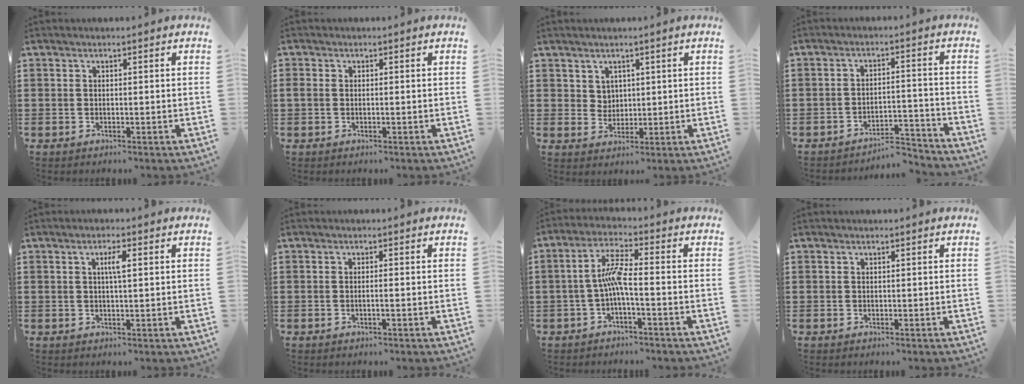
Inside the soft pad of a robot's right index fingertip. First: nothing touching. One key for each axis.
{"total": 0.8, "fx": -0.3, "fy": 0.4, "fz": 0.6, "tx": -0.014, "ty": -0.001, "tz": -0.006}
{"total": 2.7, "fx": 1.7, "fy": 2.1, "fz": 0.4, "tx": -0.018, "ty": 0.007, "tz": 0.033}
{"total": 5.1, "fx": -4.8, "fy": 0.6, "fz": 1.5, "tx": -0.028, "ty": 0.001, "tz": -0.096}
{"total": 2.4, "fx": 0.5, "fy": 0.4, "fz": 2.3, "tx": -0.047, "ty": 0.003, "tz": 0.006}
{"total": 0.9, "fx": -0.4, "fy": -0.2, "fz": 0.8, "tx": -0.015, "ty": -0.004, "tz": -0.008}
{"total": 5.8, "fx": -1.3, "fy": 0.8, "fz": 5.6, "tx": -0.118, "ty": 0.000, "tz": -0.030}
{"total": 0.0}